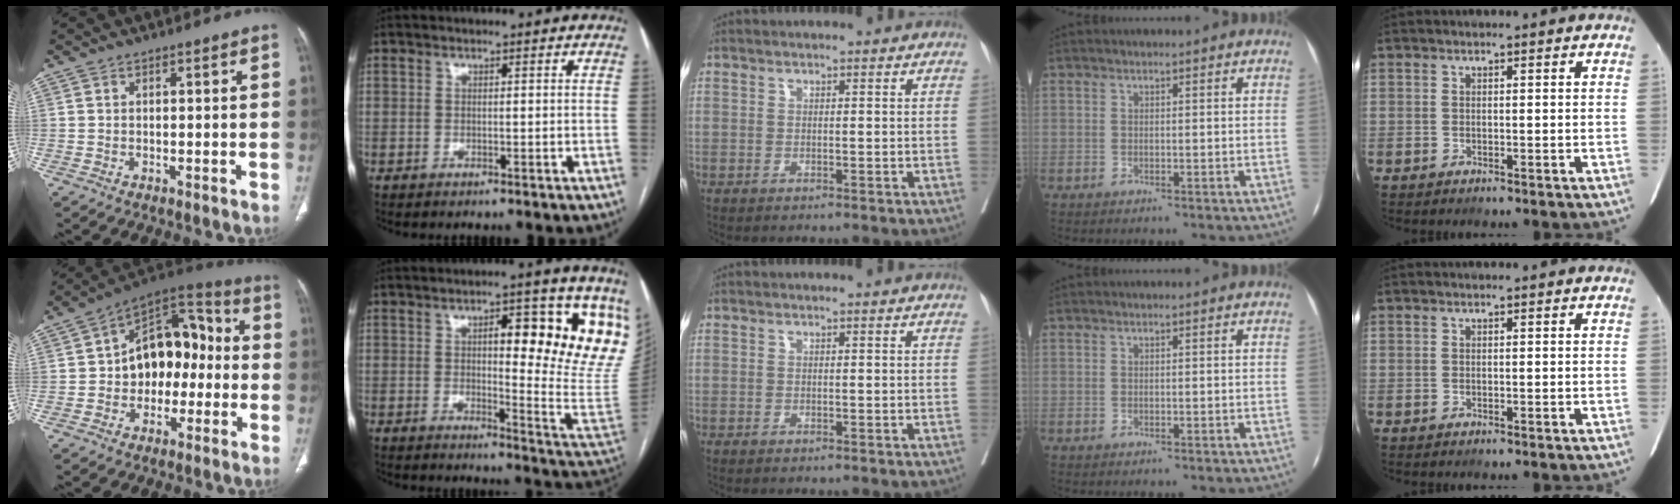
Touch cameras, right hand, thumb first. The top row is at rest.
{"thumb": {"total": 16.2, "force": [-0.9, 11.0, 11.9], "torque": [-0.123, 0.052, -0.024]}, "index": {"total": 17.7, "force": [6.9, 3.4, 16.0], "torque": [-0.167, -0.004, 0.086]}, "middle": {"total": 0.8, "force": [-0.6, -0.1, 0.4], "torque": [-0.003, 0.000, -0.007]}}